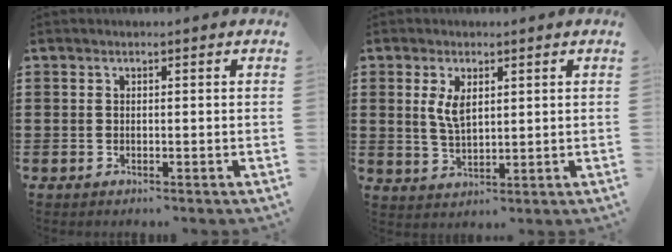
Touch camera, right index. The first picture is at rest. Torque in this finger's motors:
{"motor_torque": [0.34, 0.34, 0.15, 0.13]}